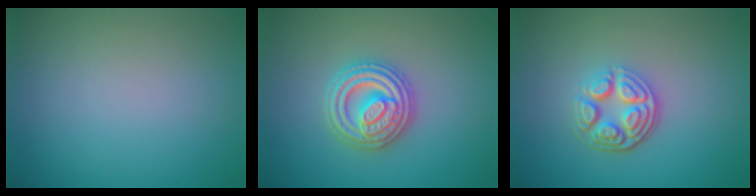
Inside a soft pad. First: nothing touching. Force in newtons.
{"total": 4.5, "press": 4.5, "slide": 0.6}
{"total": 4.5, "press": 3.3, "slide": 3.1}